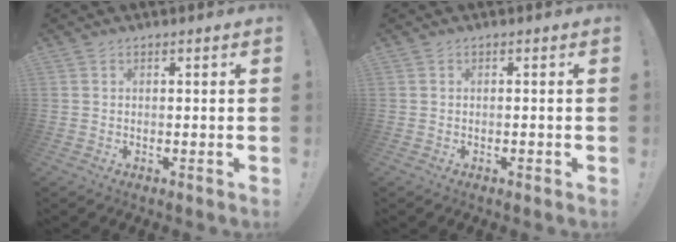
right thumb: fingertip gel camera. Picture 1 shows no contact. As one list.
[{"total": 0.7, "force": [-0.4, 0.2, 0.5], "torque": [-0.014, 0.003, -0.006]}]